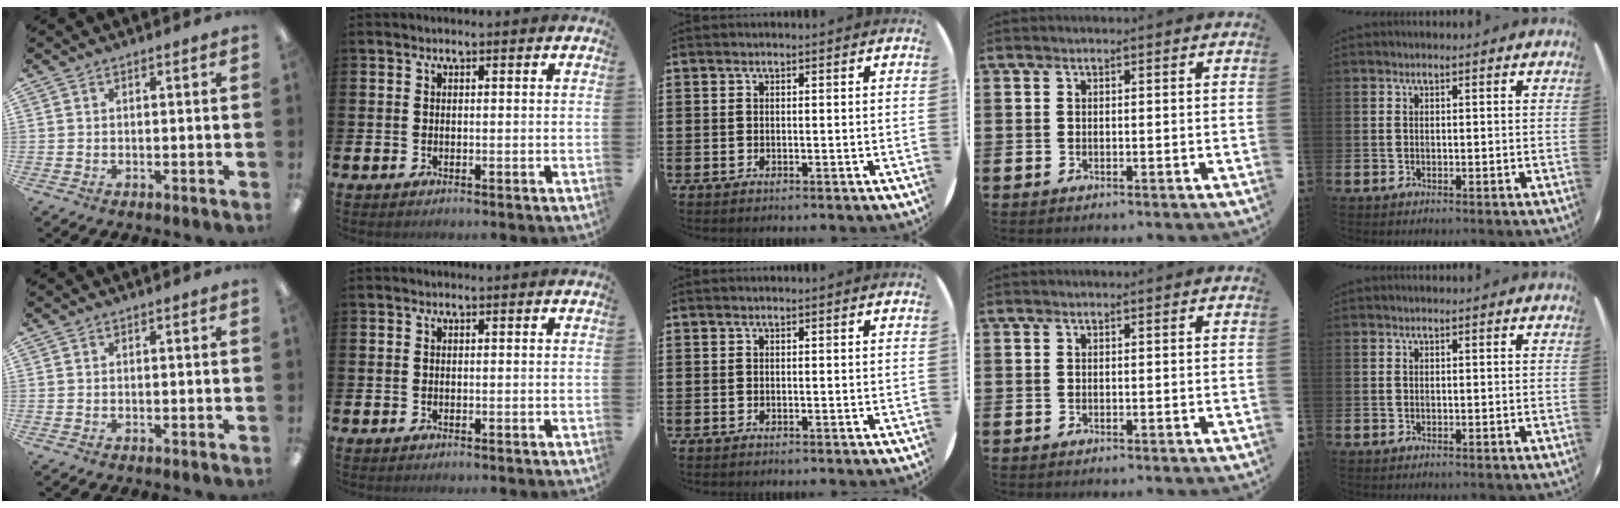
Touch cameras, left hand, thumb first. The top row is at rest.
{}